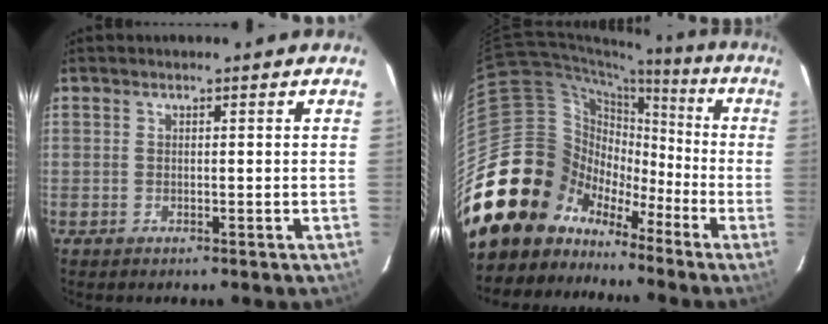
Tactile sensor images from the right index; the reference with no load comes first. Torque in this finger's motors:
{"motor_torque": [0.41, -0.59, 0.03, -0.15]}